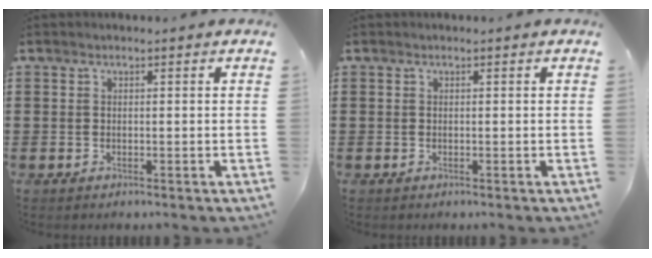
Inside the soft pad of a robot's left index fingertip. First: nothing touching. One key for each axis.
{"total": 0.0}